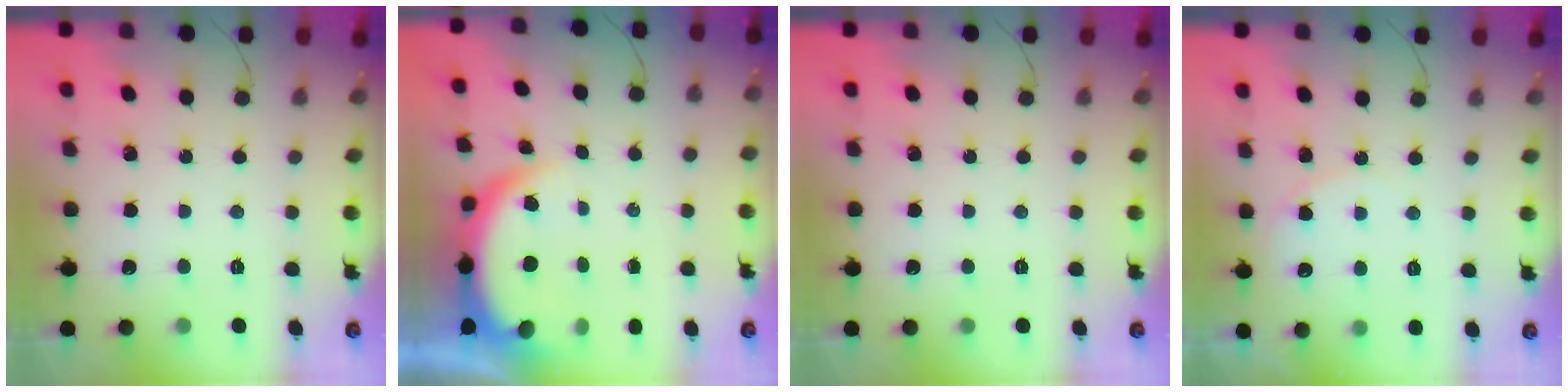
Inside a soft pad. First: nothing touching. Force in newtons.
{"total": 6.4, "press": 6.1, "slide": 1.6}
{"total": 0.0}
{"total": 5.1, "press": 5.1, "slide": 0.3}